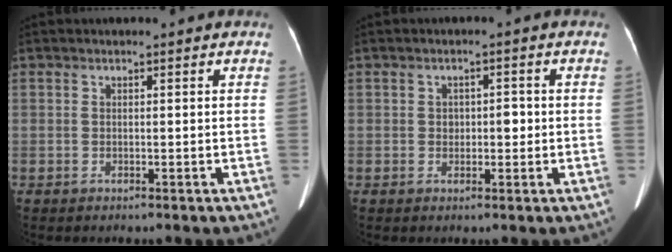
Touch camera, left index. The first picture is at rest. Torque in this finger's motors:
{"motor_torque": [-0.05, -0.05, 0.01, 0.00]}